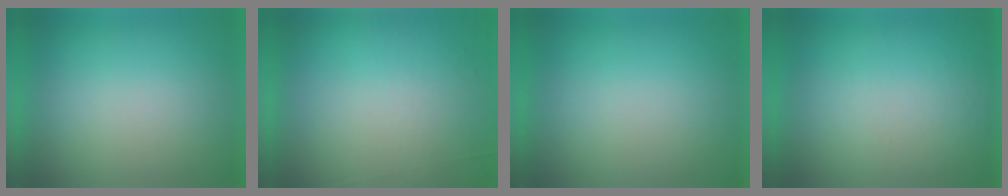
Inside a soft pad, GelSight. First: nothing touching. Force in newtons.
{"total": 5.8}
{"total": 0.0}
{"total": 1.0}